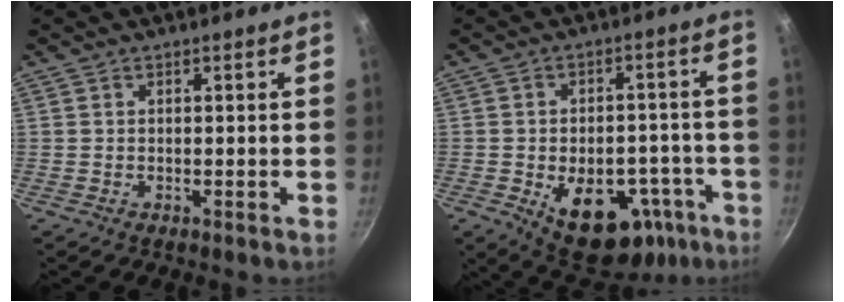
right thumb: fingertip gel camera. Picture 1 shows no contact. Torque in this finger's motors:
{"motor_torque": [0.21, 0.84, 0.67, 0.52, 0.33]}